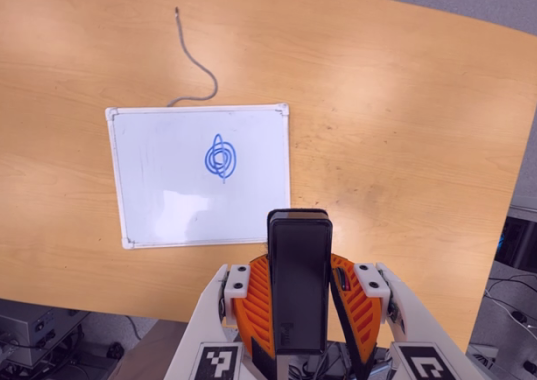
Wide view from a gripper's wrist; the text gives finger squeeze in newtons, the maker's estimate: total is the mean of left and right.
{"total": 5.7, "left": 4.4, "right": 6.9}